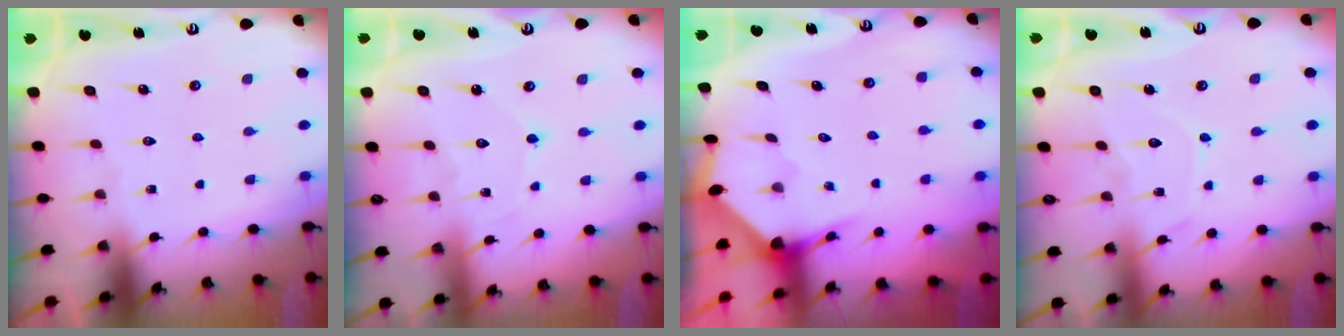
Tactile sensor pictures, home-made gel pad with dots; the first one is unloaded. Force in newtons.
{"total": 3.8, "press": 3.7, "slide": 0.4}
{"total": 3.2, "press": 3.2, "slide": 0.3}
{"total": 9.0, "press": 9.0, "slide": 0.7}